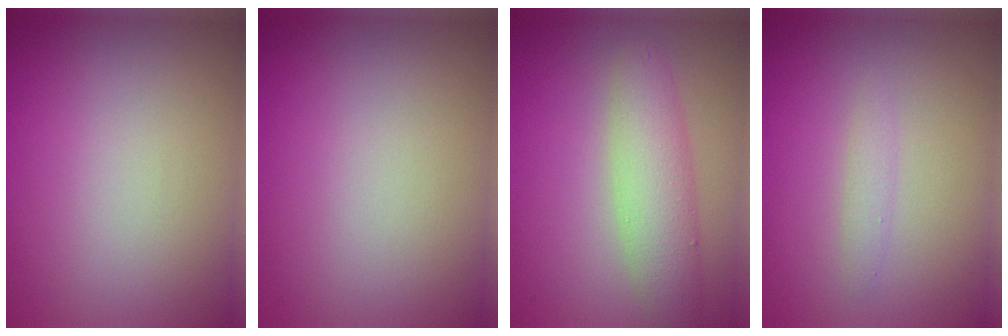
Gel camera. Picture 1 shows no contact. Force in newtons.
{"total": 0.0}
{"total": 4.5, "press": 4.5, "slide": 0.2}
{"total": 1.2, "press": 1.2, "slide": 0.1}